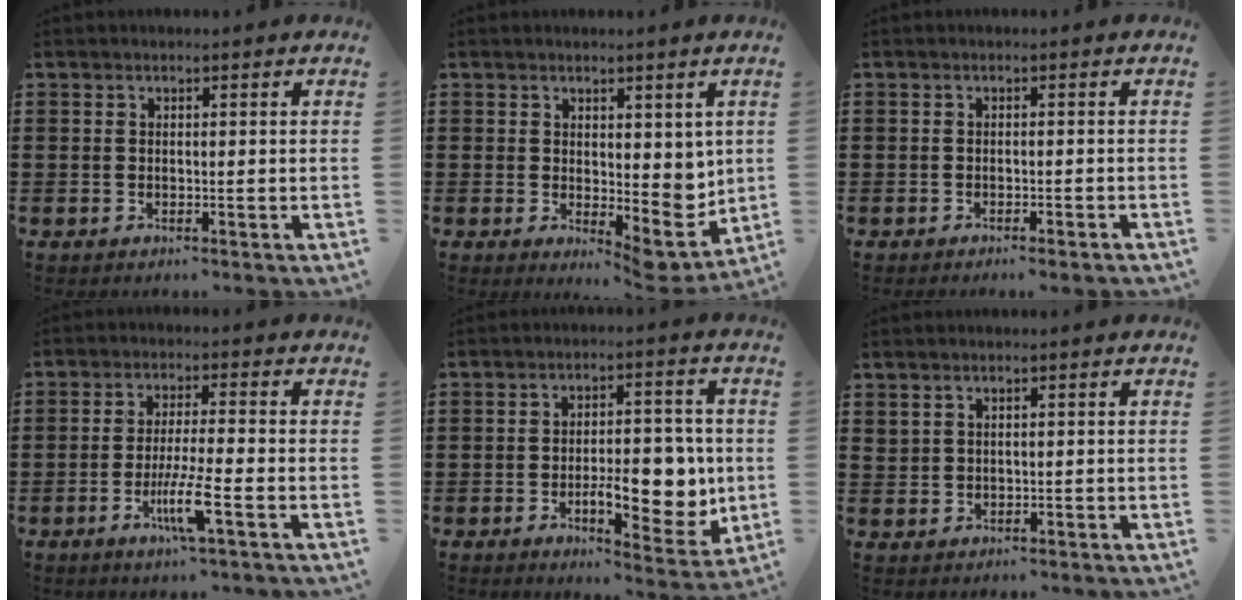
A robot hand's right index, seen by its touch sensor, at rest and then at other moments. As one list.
[{"total": 4.8, "force": [2.6, 3.5, 2.1], "torque": [-0.030, -0.015, 0.049]}, {"total": 0.9, "force": [-0.8, -0.1, 0.3], "torque": [-0.009, -0.002, -0.016]}, {"total": 6.9, "force": [-2.6, 0.4, 6.3], "torque": [-0.124, -0.018, -0.048]}, {"total": 10.3, "force": [-1.6, 4.9, 8.9], "torque": [-0.113, -0.009, -0.025]}, {"total": 1.2, "force": [1.0, 0.5, 0.4], "torque": [-0.009, 0.001, 0.020]}]